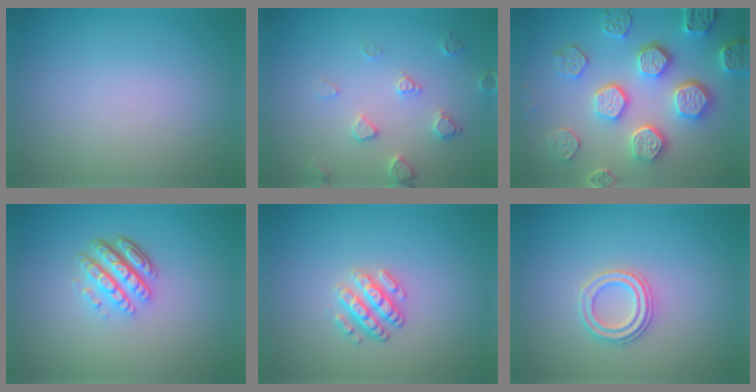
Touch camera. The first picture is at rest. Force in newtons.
{"total": 2.5, "press": 2.4, "slide": 0.5}
{"total": 7.1, "press": 6.0, "slide": 3.7}
{"total": 4.6, "press": 3.4, "slide": 3.2}
{"total": 2.5, "press": 2.4, "slide": 0.6}
{"total": 2.3, "press": 2.3, "slide": 0.3}